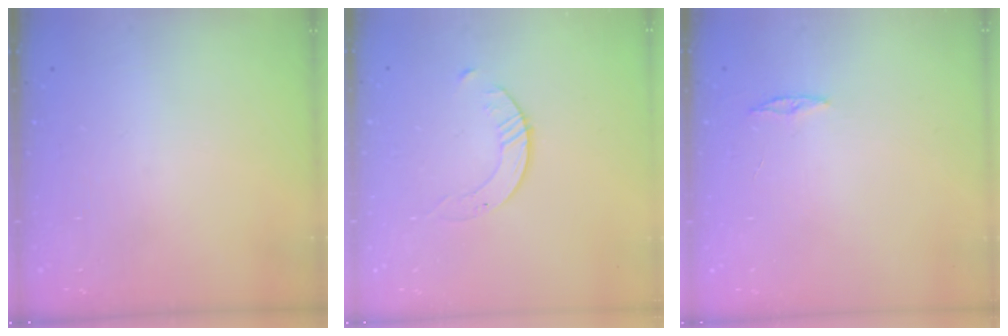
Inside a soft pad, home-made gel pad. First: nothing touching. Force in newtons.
{"total": 2.6, "press": 2.6, "slide": 0.3}
{"total": 3.0, "press": 2.9, "slide": 0.3}